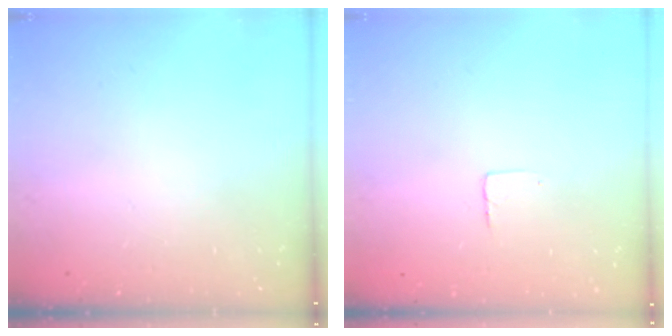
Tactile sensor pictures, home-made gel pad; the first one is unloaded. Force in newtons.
{"total": 2.9, "press": 2.9, "slide": 0.2}